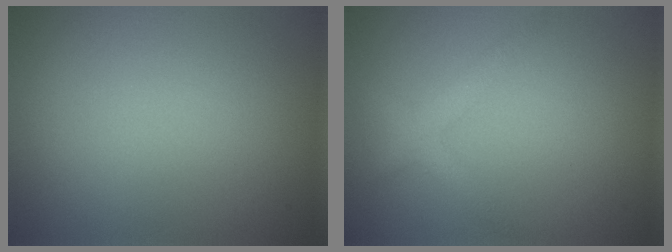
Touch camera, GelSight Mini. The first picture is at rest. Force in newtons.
{"total": 2.2, "press": 2.2, "slide": 0.1}